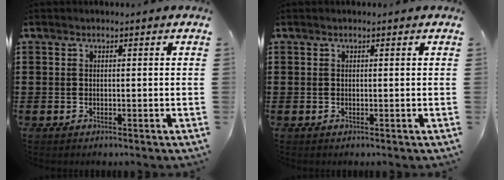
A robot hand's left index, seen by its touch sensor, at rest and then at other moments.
{"total": 0.0}